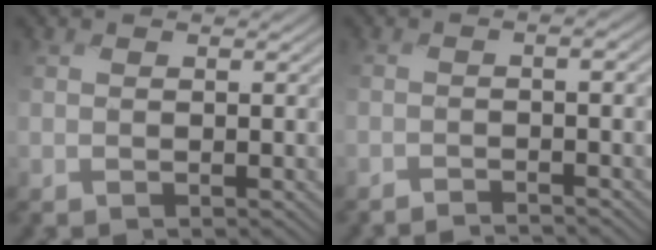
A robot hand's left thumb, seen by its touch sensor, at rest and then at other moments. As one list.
[{"total": 2.2, "force": [-2.0, -0.3, 1.1], "torque": [-0.014, 0.001, -0.047]}]